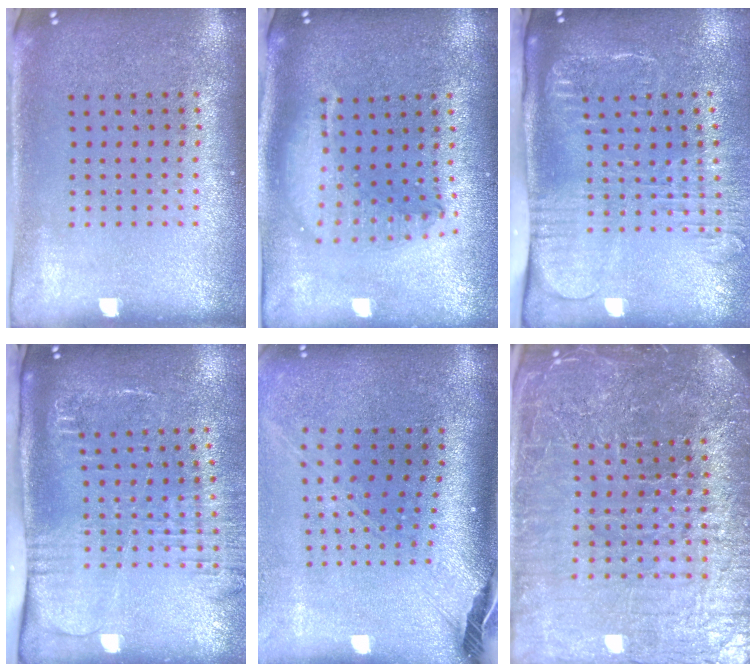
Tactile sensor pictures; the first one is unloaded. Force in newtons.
{"total": 1.9, "press": 1.6, "slide": 1.1}
{"total": 2.7, "press": 2.1, "slide": 1.7}
{"total": 2.8, "press": 2.1, "slide": 1.8}
{"total": 2.6, "press": 1.9, "slide": 1.8}
{"total": 6.3, "press": 5.6, "slide": 2.9}